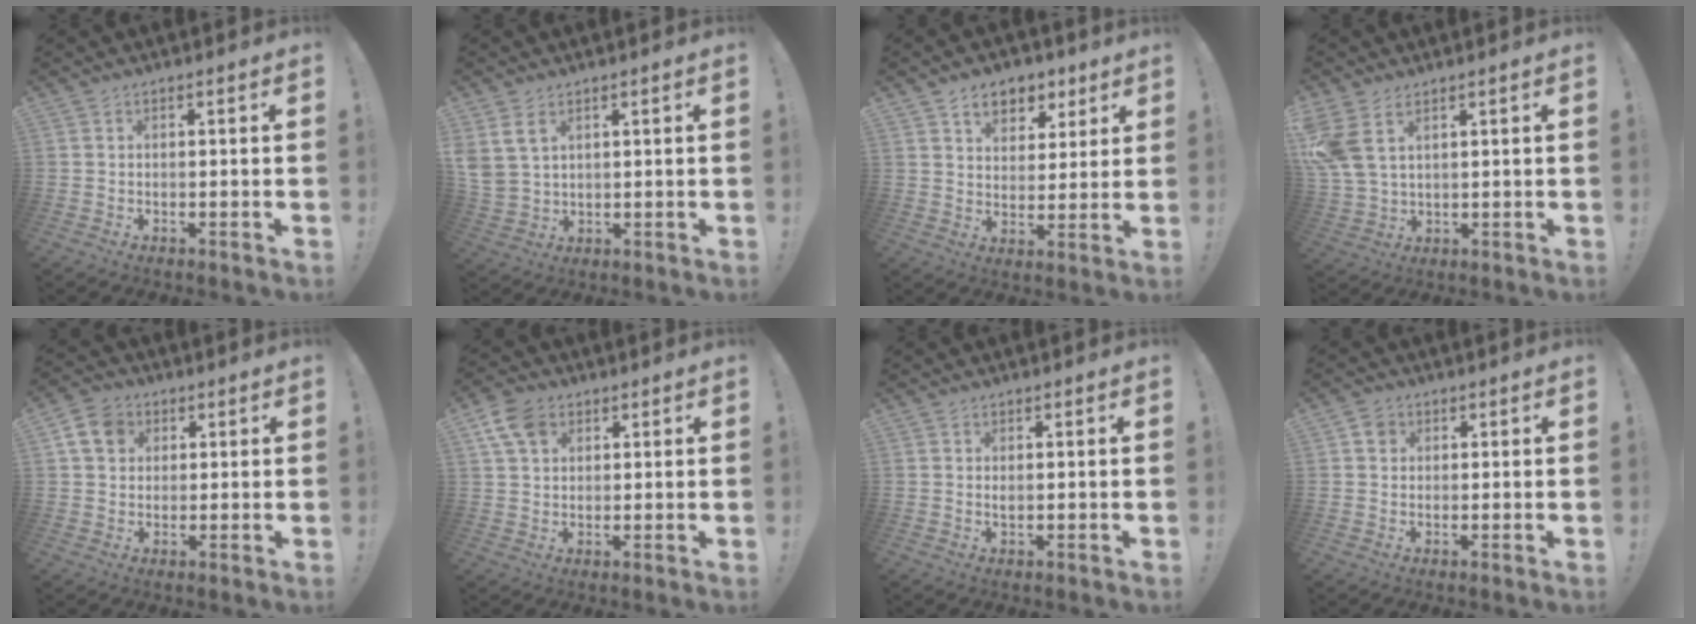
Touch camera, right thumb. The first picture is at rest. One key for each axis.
{"total": 6.9, "fx": 3.8, "fy": 4.2, "fz": 3.9, "tx": -0.072, "ty": -0.011, "tz": 0.075}
{"total": 8.9, "fx": 5.3, "fy": 6.2, "fz": 3.4, "tx": -0.041, "ty": -0.032, "tz": 0.100}
{"total": 8.1, "fx": 4.1, "fy": 4.5, "fz": 5.4, "tx": -0.116, "ty": -0.014, "tz": 0.086}
{"total": 8.3, "fx": 3.1, "fy": 6.7, "fz": 3.9, "tx": -0.065, "ty": 0.001, "tz": 0.065}
{"total": 8.5, "fx": 4.1, "fy": 5.9, "fz": 4.5, "tx": -0.075, "ty": -0.005, "tz": 0.082}
{"total": 0.8, "fx": 0.5, "fy": 0.3, "fz": 0.6, "tx": -0.005, "ty": -0.003, "tz": 0.008}
{"total": 3.2, "fx": 1.2, "fy": 2.8, "fz": 1.0, "tx": -0.009, "ty": 0.002, "tz": 0.022}